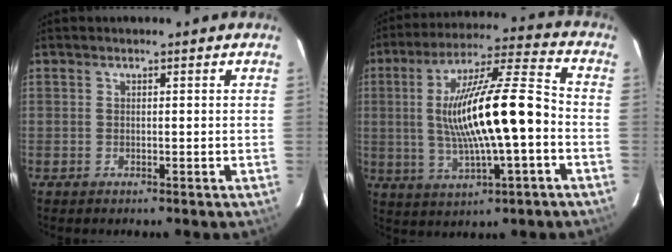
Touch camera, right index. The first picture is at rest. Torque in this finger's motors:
{"motor_torque": [0.75, -0.06, 1.05, 0.21]}